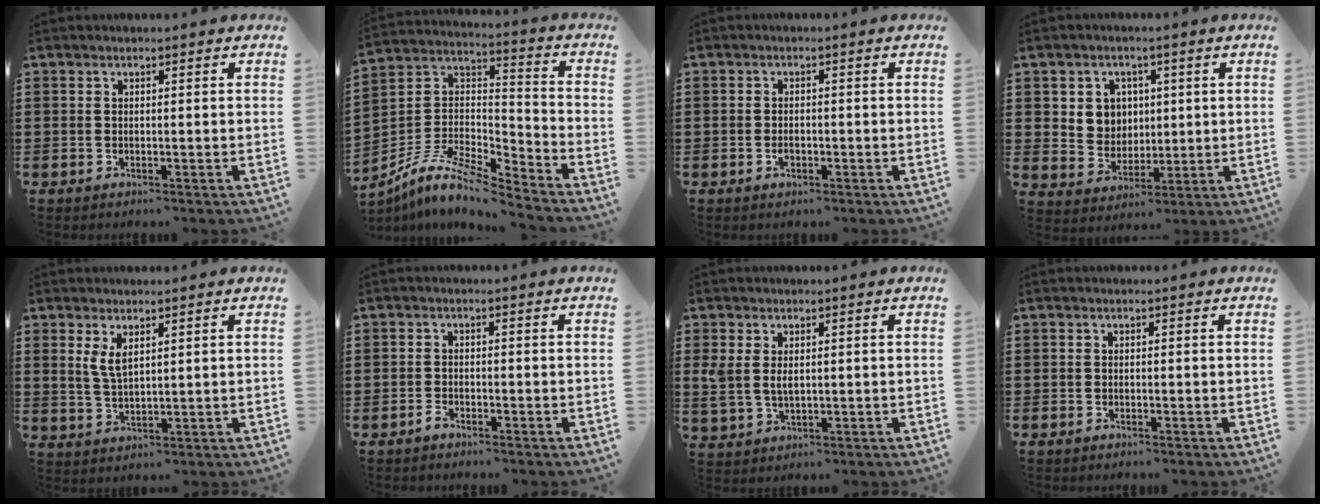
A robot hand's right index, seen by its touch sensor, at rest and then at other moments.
{"total": 8.6, "force": [-7.5, 1.6, 3.9], "torque": [-0.096, 0.001, -0.157]}
{"total": 1.3, "force": [-0.6, 0.7, 0.8], "torque": [-0.017, 0.000, -0.011]}
{"total": 5.1, "force": [1.7, 4.7, 0.9], "torque": [-0.034, 0.007, 0.027]}
{"total": 3.2, "force": [1.6, 1.2, 2.5], "torque": [-0.054, 0.003, 0.029]}
{"total": 1.2, "force": [-1.2, 0.2, 0.2], "torque": [-0.008, -0.003, -0.023]}
{"total": 3.2, "force": [0.9, 1.8, 2.4], "torque": [-0.060, 0.004, 0.014]}
{"total": 0.5, "force": [-0.5, -0.2, -0.1], "torque": [0.002, -0.003, -0.009]}